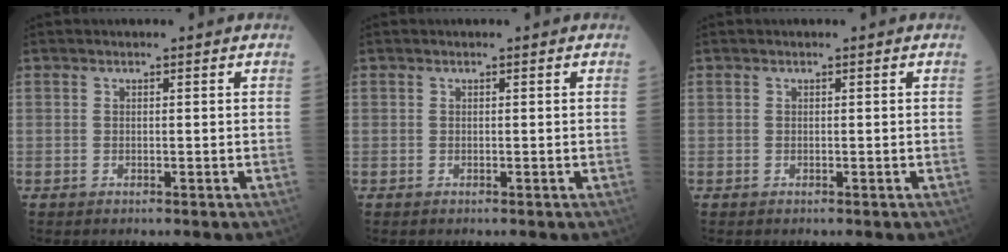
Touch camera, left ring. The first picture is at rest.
{"total": 0.0}
{"total": 0.0}